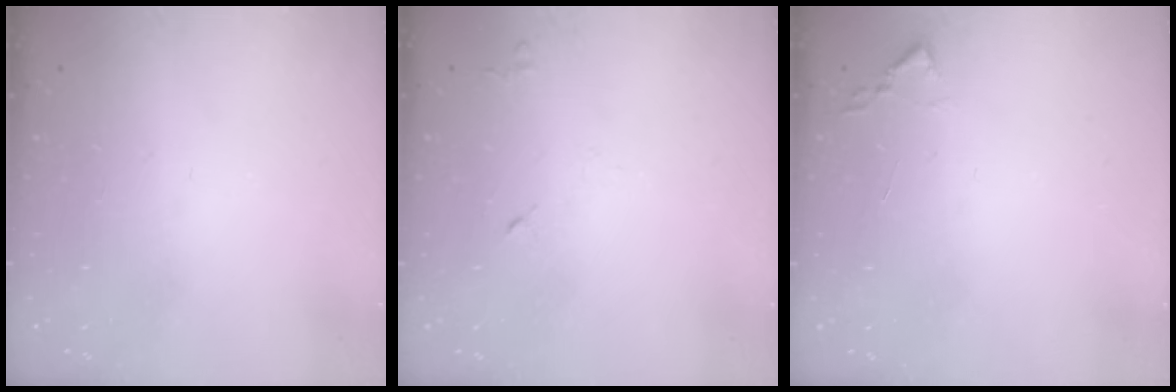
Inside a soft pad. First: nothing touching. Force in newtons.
{"total": 5.6, "press": 5.5, "slide": 0.9}
{"total": 1.9, "press": 1.8, "slide": 0.3}